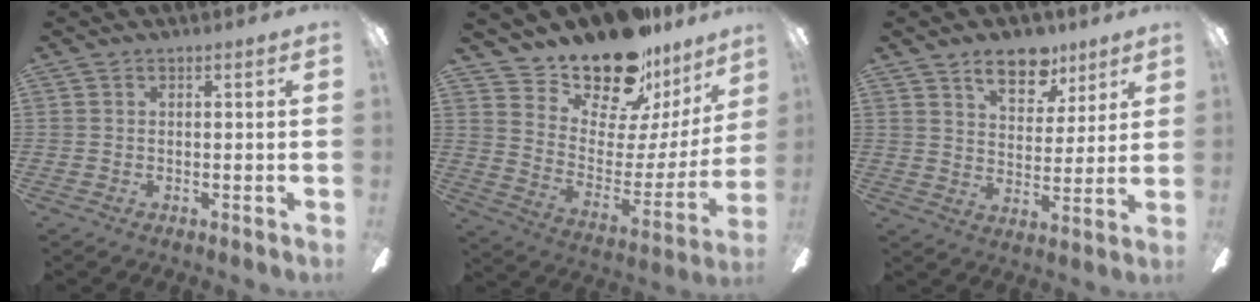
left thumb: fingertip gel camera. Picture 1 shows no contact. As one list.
[{"total": 20.0, "force": [17.0, 7.7, 7.2], "torque": [-0.127, -0.133, 0.300]}, {"total": 11.2, "force": [7.6, 6.0, 5.6], "torque": [-0.068, -0.033, 0.134]}]